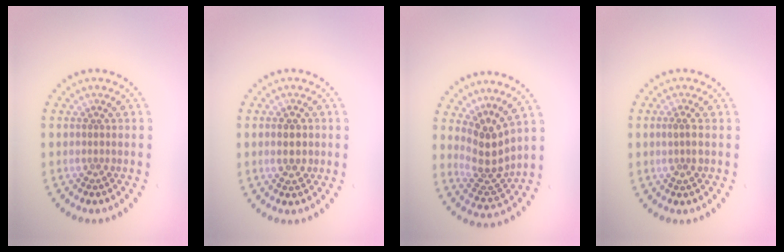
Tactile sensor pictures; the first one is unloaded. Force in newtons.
{"total": 2.2, "press": 2.2, "slide": 0.2}
{"total": 3.5, "press": 2.7, "slide": 2.3}
{"total": 1.4, "press": 1.3, "slide": 0.6}